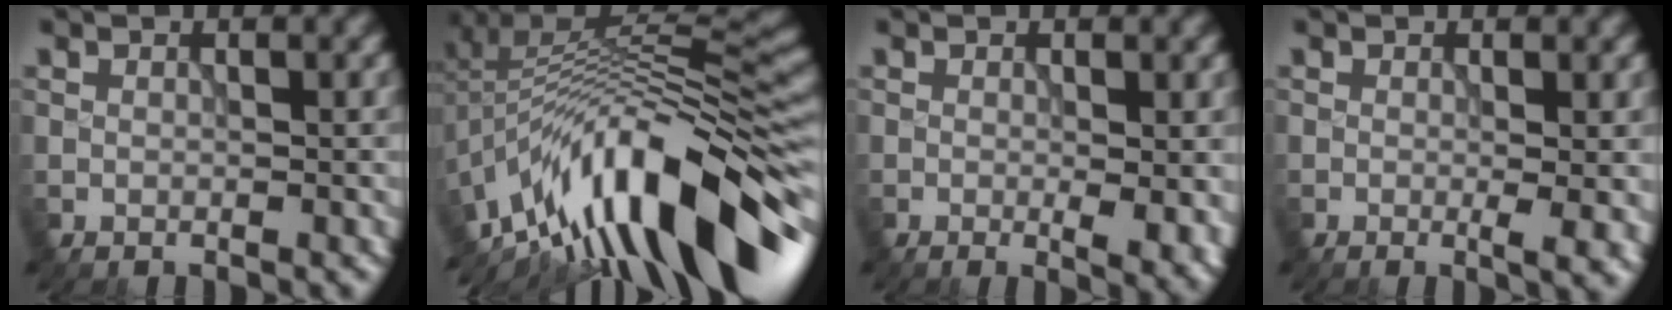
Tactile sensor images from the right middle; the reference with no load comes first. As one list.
[{"total": 14.6, "force": [-6.3, 5.1, 12.1], "torque": [-0.206, 0.029, -0.114]}, {"total": 3.2, "force": [-0.5, 0.8, 3.1], "torque": [-0.044, -0.011, -0.004]}, {"total": 2.5, "force": [-0.2, 0.5, 2.4], "torque": [-0.035, -0.009, -0.002]}]